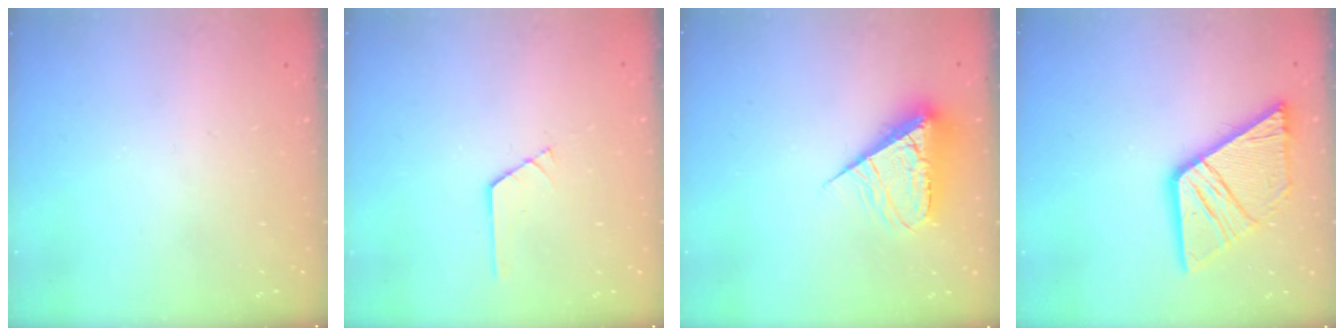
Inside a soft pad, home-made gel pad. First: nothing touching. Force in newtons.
{"total": 1.0, "press": 1.0, "slide": 0.1}
{"total": 8.8, "press": 8.8, "slide": 0.9}
{"total": 17.2, "press": 17.1, "slide": 1.9}